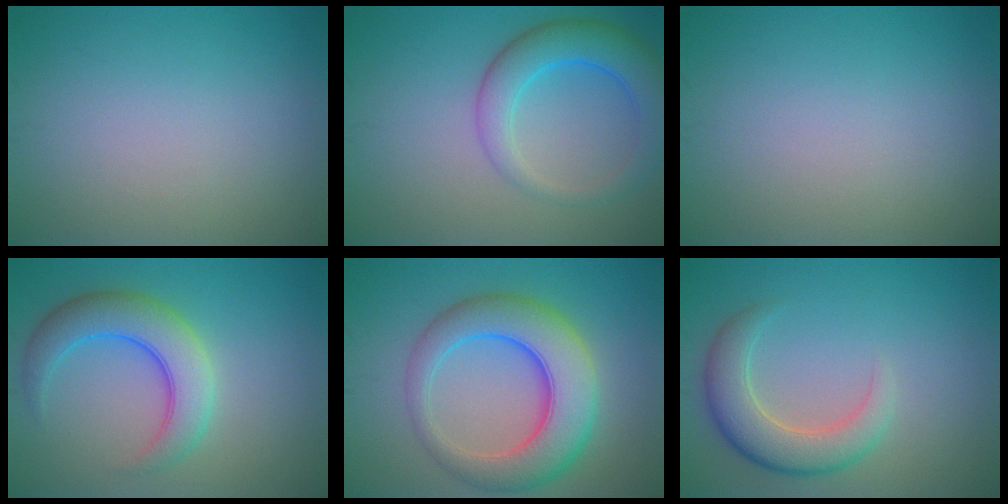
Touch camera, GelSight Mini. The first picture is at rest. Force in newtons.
{"total": 5.4, "press": 5.4, "slide": 0.3}
{"total": 0.0}
{"total": 5.8, "press": 5.8, "slide": 0.3}
{"total": 8.6, "press": 8.6, "slide": 0.0}
{"total": 4.9, "press": 4.9, "slide": 0.6}